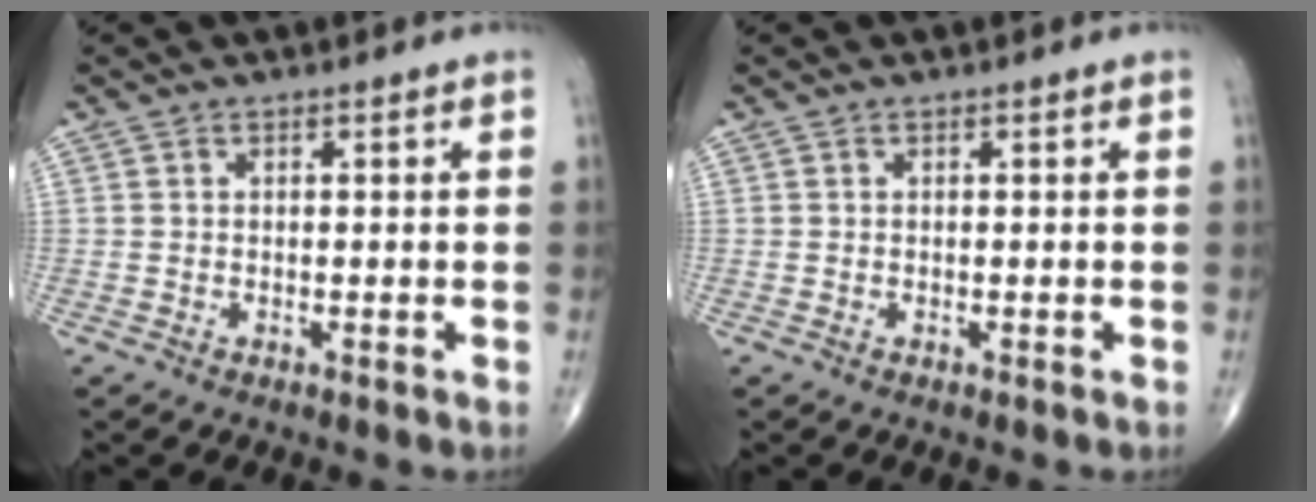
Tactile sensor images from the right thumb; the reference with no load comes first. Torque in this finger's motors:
{"motor_torque": [-0.01, 0.01, -0.10, -0.10, 0.00]}